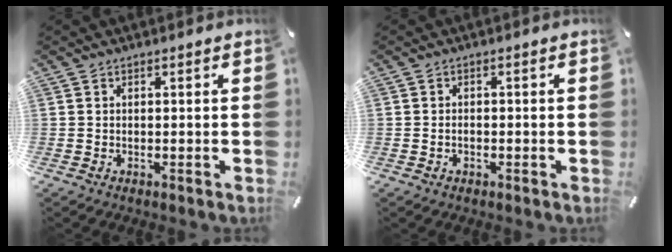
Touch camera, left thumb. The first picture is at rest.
{"total": 1.3, "force": [-0.5, 0.8, 1.0], "torque": [-0.019, 0.002, -0.010]}